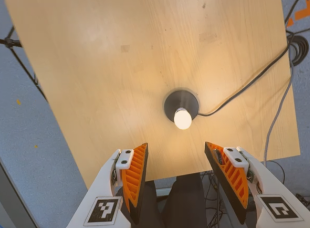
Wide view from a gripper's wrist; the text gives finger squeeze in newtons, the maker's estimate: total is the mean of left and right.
{"total": 0.0}